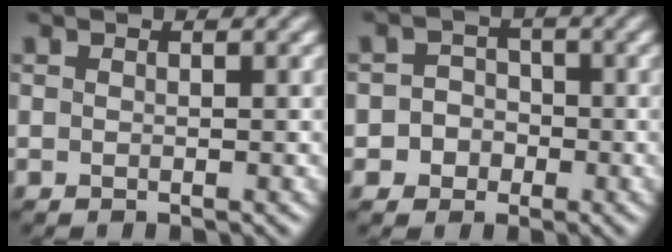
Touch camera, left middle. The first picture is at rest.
{"total": 3.5, "force": [-1.9, 3.0, 0.2], "torque": [0.025, 0.002, -0.044]}